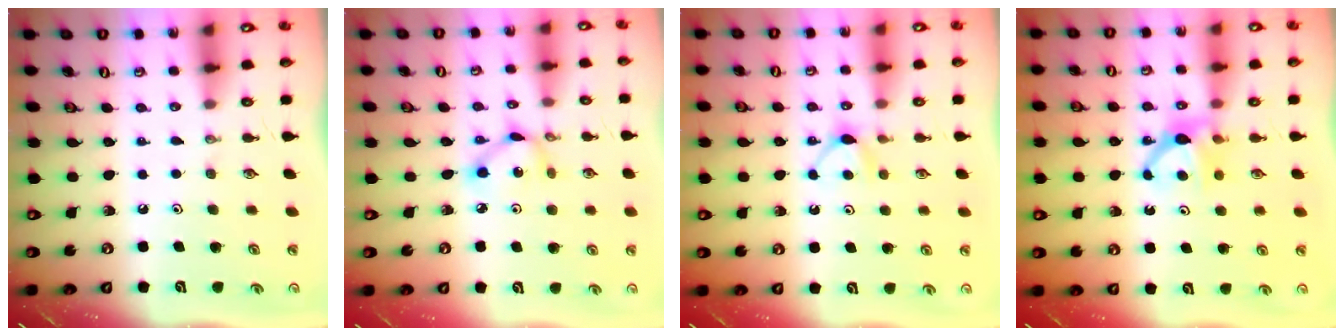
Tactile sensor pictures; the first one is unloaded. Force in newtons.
{"total": 5.5, "press": 5.5, "slide": 0.3}
{"total": 4.1, "press": 4.0, "slide": 0.6}
{"total": 5.5, "press": 5.5, "slide": 0.8}